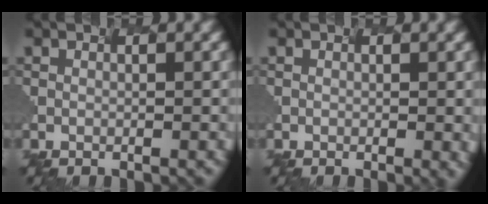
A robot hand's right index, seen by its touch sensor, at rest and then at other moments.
{"total": 1.0, "force": [-0.4, -0.2, 0.9], "torque": [-0.016, 0.001, 0.014]}